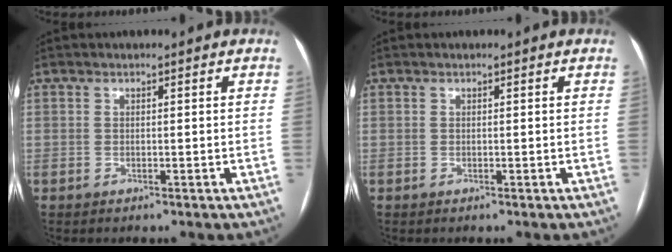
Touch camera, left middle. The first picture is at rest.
{"total": 0.0}